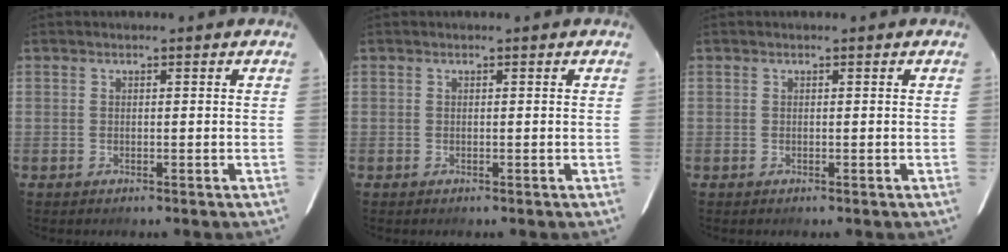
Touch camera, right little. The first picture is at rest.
{"total": 0.0}
{"total": 0.0}